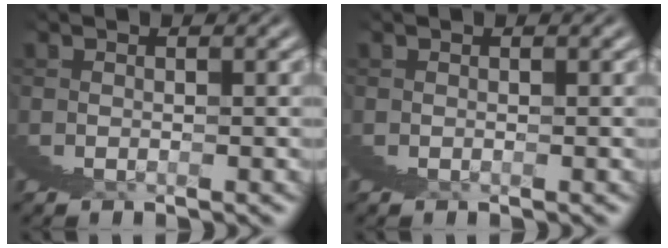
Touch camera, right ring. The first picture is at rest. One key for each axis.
{"total": 0.0}